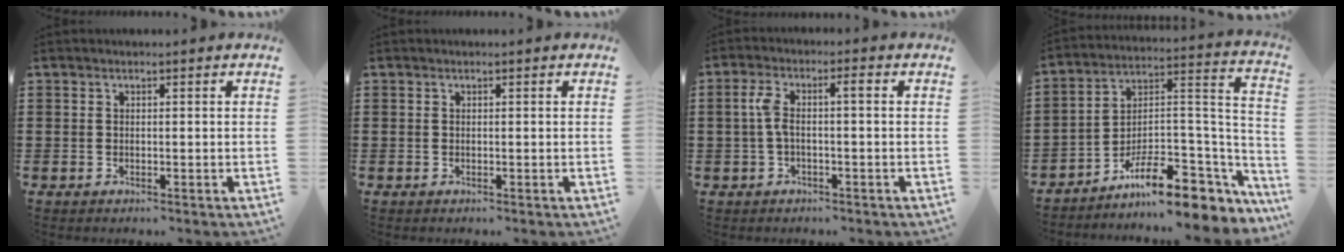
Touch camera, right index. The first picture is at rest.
{"total": 0.0}
{"total": 4.1, "force": [-0.4, 1.1, 3.9], "torque": [-0.088, 0.001, -0.015]}
{"total": 11.2, "force": [-7.9, 3.7, 7.1], "torque": [-0.114, 0.021, -0.140]}